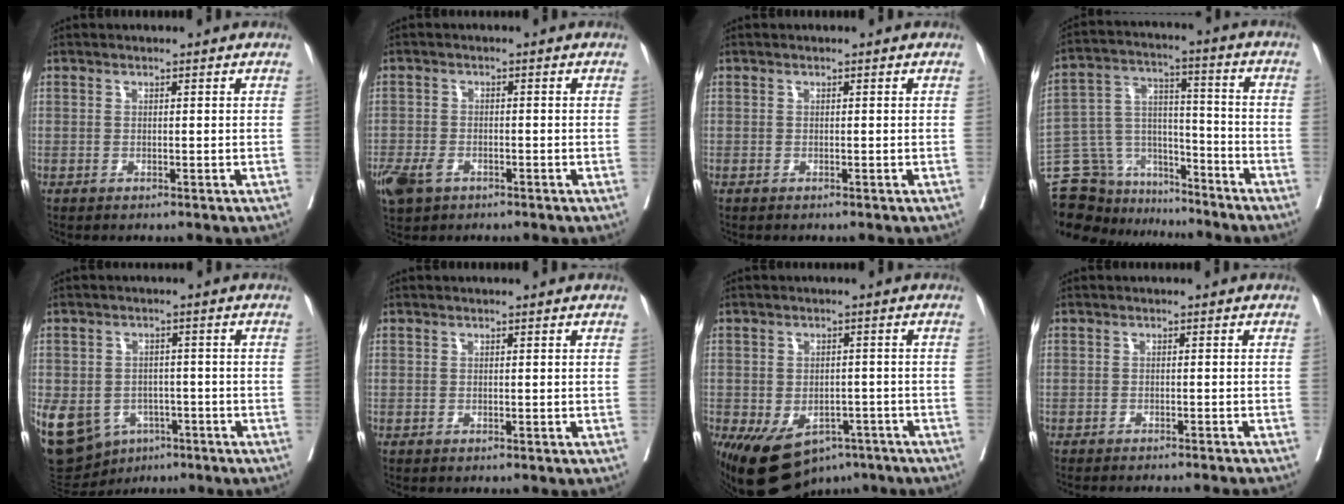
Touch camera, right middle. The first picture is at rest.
{"total": 5.6, "force": [-3.4, 3.3, 3.1], "torque": [-0.064, -0.006, -0.058]}
{"total": 0.0}
{"total": 15.3, "force": [-13.3, 6.8, 3.5], "torque": [-0.078, 0.065, -0.224]}
{"total": 22.2, "force": [-8.9, 17.6, 10.0], "torque": [-0.314, -0.010, -0.122]}
{"total": 0.0}
{"total": 11.9, "force": [-7.3, 7.3, 5.9], "torque": [-0.110, 0.004, -0.104]}
{"total": 9.7, "force": [-9.0, -0.2, 3.5], "torque": [-0.023, -0.020, -0.108]}